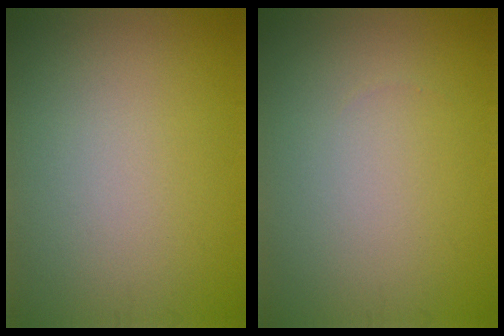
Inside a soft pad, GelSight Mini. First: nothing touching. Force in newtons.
{"total": 0.0}